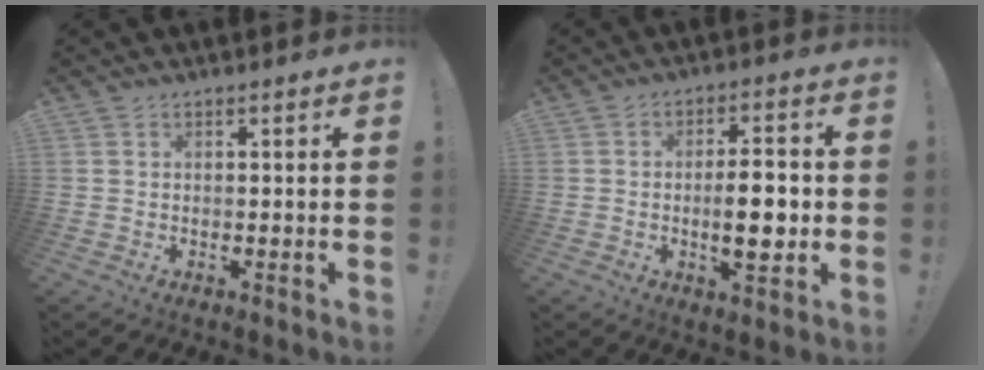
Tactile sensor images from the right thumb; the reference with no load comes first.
{"total": 10.0, "force": [-1.4, 3.5, 9.3], "torque": [-0.135, -0.004, -0.031]}